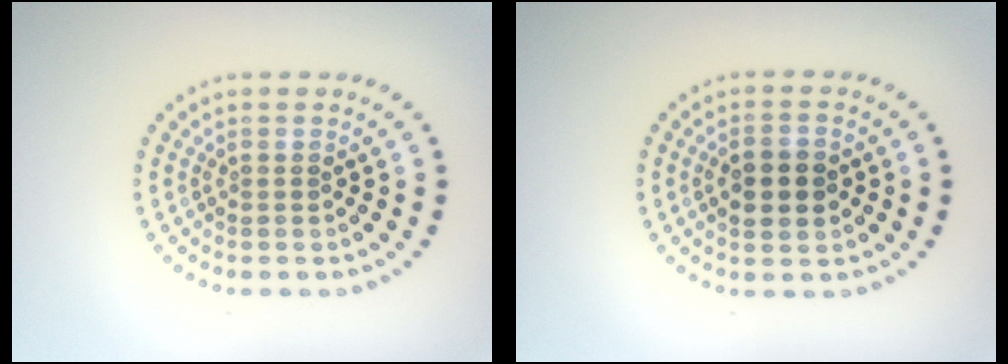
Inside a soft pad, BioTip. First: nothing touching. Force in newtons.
{"total": 3.8, "press": 3.8, "slide": 0.1}